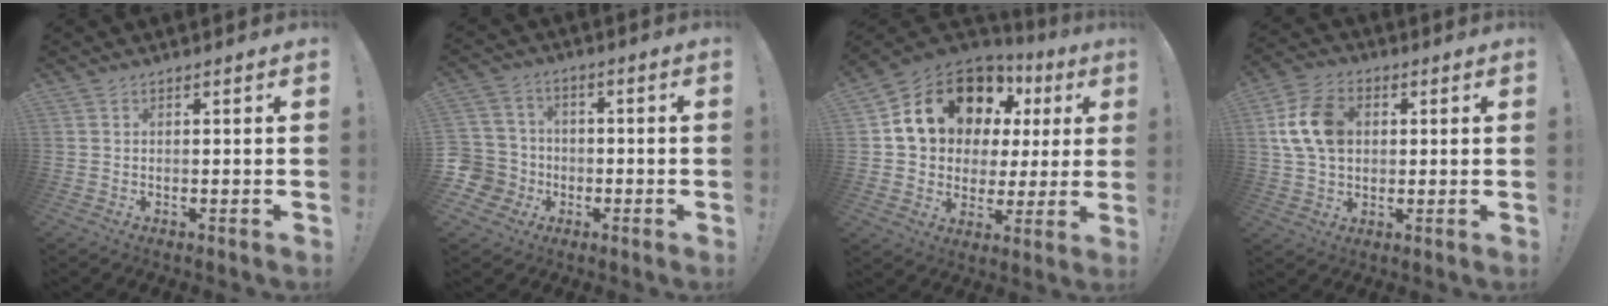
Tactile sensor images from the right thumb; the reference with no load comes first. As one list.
[{"total": 9.0, "force": [-2.3, 8.5, 2.0], "torque": [-0.047, 0.019, -0.036]}, {"total": 17.0, "force": [9.0, 11.6, 8.5], "torque": [-0.134, -0.051, 0.180]}, {"total": 13.8, "force": [2.6, 10.0, 9.2], "torque": [-0.158, 0.008, 0.051]}]